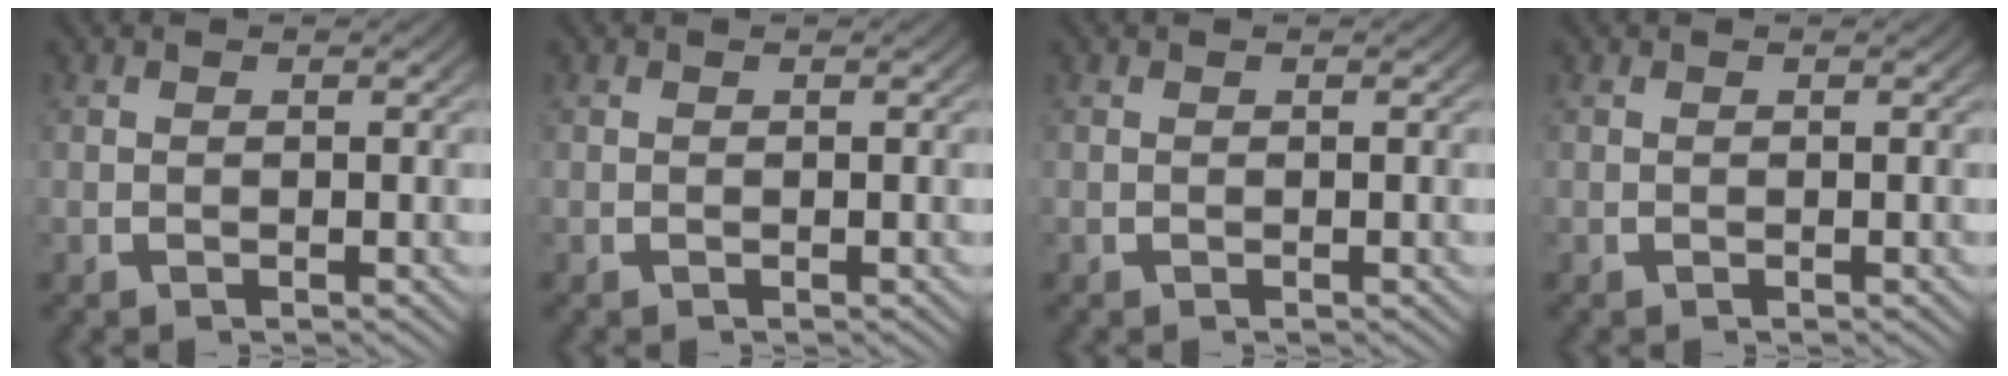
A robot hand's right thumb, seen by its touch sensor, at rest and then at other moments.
{"total": 0.0}
{"total": 0.0}
{"total": 0.0}